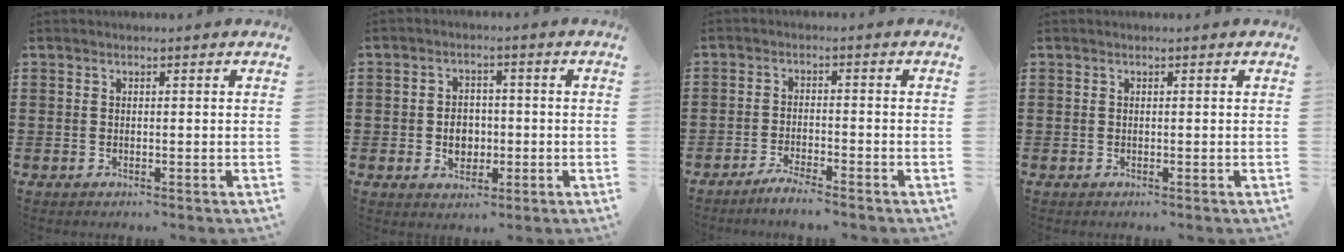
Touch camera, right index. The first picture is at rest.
{"total": 3.7, "force": [-0.7, 2.9, 2.3], "torque": [-0.041, 0.002, -0.016]}
{"total": 2.8, "force": [-2.6, -0.6, 0.7], "torque": [-0.012, 0.001, -0.051]}
{"total": 0.0}